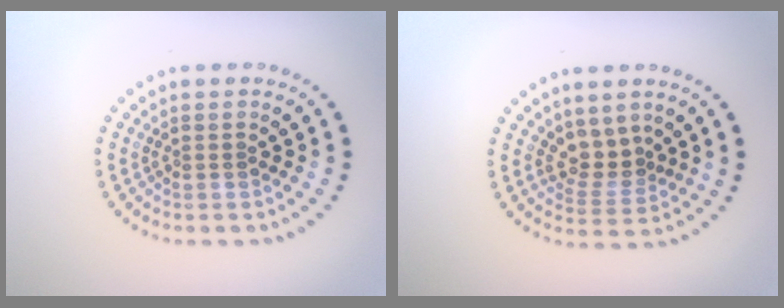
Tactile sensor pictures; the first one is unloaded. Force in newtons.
{"total": 2.9, "press": 2.1, "slide": 2.1}